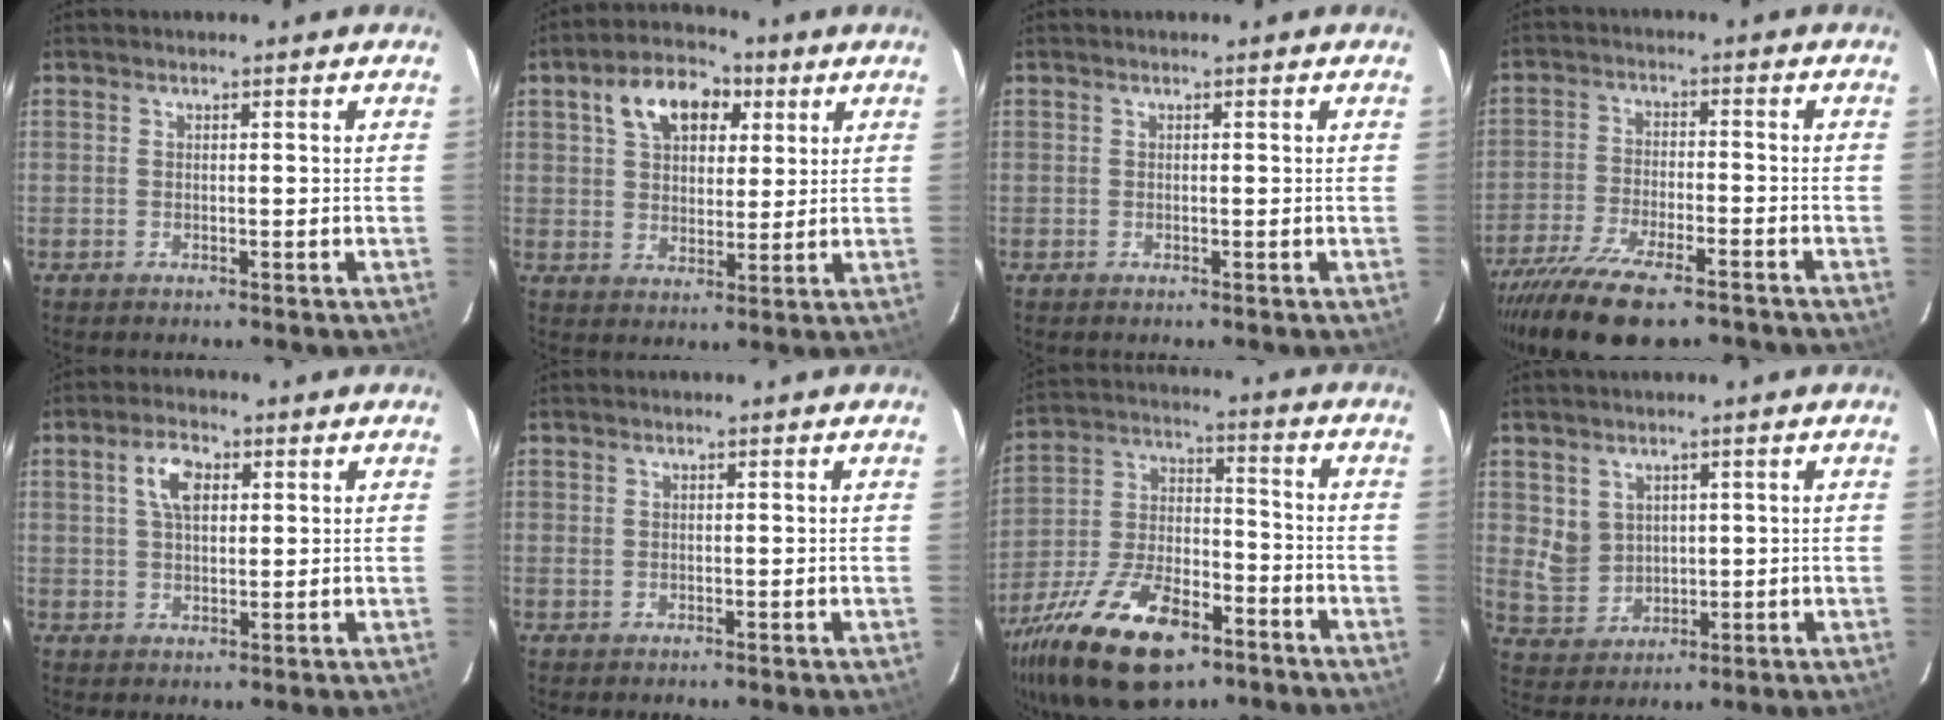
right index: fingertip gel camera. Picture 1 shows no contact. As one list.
[{"total": 11.4, "force": [4.9, 7.2, 7.3], "torque": [-0.130, 0.033, 0.079]}, {"total": 0.0}, {"total": 16.8, "force": [-12.9, 5.2, 9.4], "torque": [-0.196, -0.041, -0.216]}, {"total": 5.4, "force": [1.8, 3.0, 4.1], "torque": [-0.077, 0.013, 0.034]}, {"total": 0.5, "force": [0.2, 0.5, 0.1], "torque": [-0.001, 0.000, 0.004]}, {"total": 22.5, "force": [-13.5, 10.2, 14.9], "torque": [-0.303, -0.023, -0.228]}, {"total": 5.9, "force": [1.9, 5.2, 1.9], "torque": [-0.038, 0.001, 0.055]}]